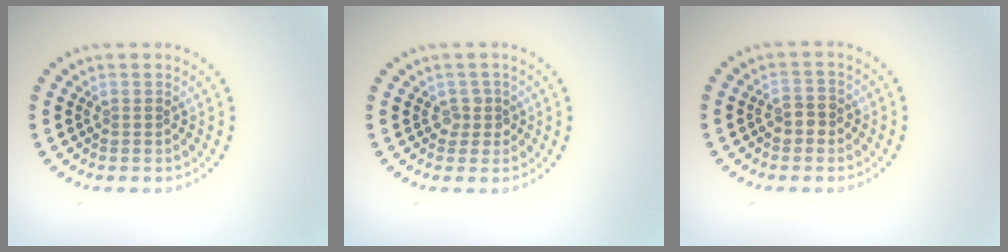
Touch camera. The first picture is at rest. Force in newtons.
{"total": 1.4, "press": 1.1, "slide": 0.8}
{"total": 1.6, "press": 1.5, "slide": 0.4}